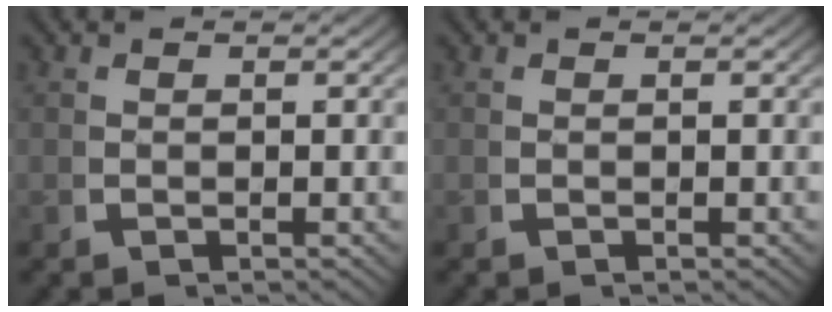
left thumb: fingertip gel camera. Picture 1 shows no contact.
{"total": 0.0}